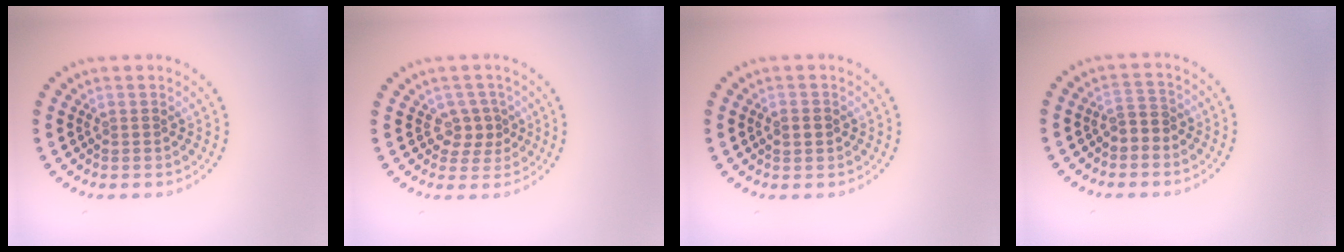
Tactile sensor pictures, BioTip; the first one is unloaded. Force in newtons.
{"total": 2.1, "press": 1.8, "slide": 1.2}
{"total": 1.8, "press": 1.8, "slide": 0.1}
{"total": 1.8, "press": 1.6, "slide": 0.8}